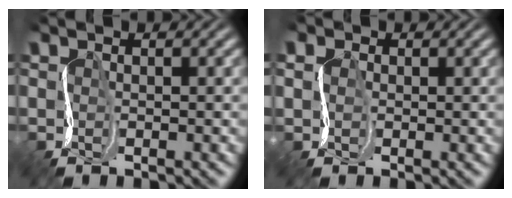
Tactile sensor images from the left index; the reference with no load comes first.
{"total": 1.8, "force": [0.9, 1.6, 0.3], "torque": [0.005, 0.006, 0.002]}